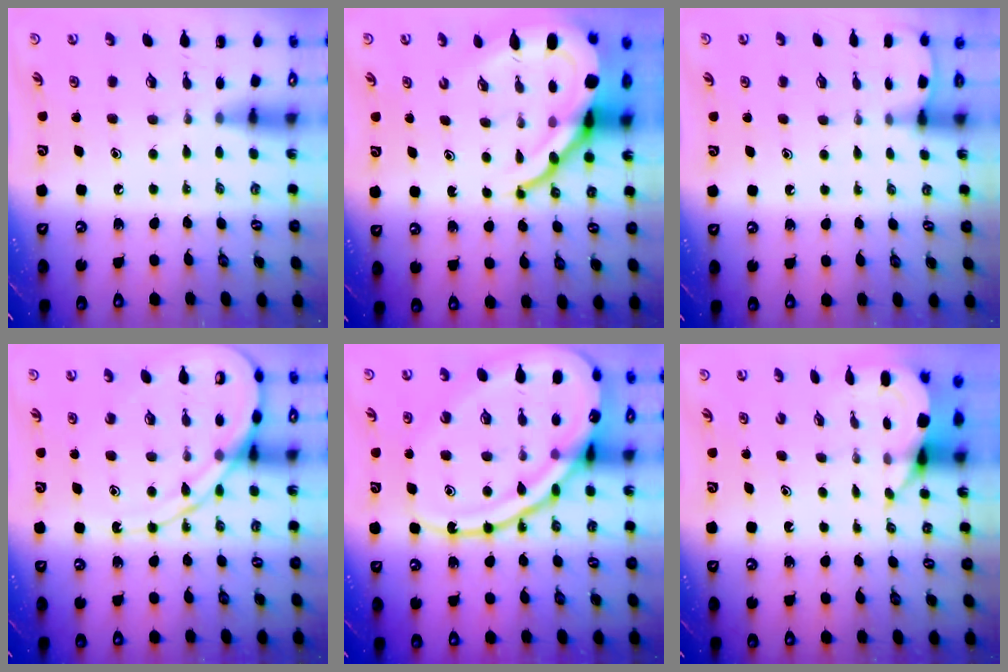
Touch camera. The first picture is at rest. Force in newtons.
{"total": 16.8, "press": 16.7, "slide": 1.7}
{"total": 2.2, "press": 2.2, "slide": 0.2}
{"total": 11.9, "press": 11.9, "slide": 1.1}
{"total": 21.7, "press": 21.6, "slide": 2.2}
{"total": 4.4, "press": 4.4, "slide": 0.5}